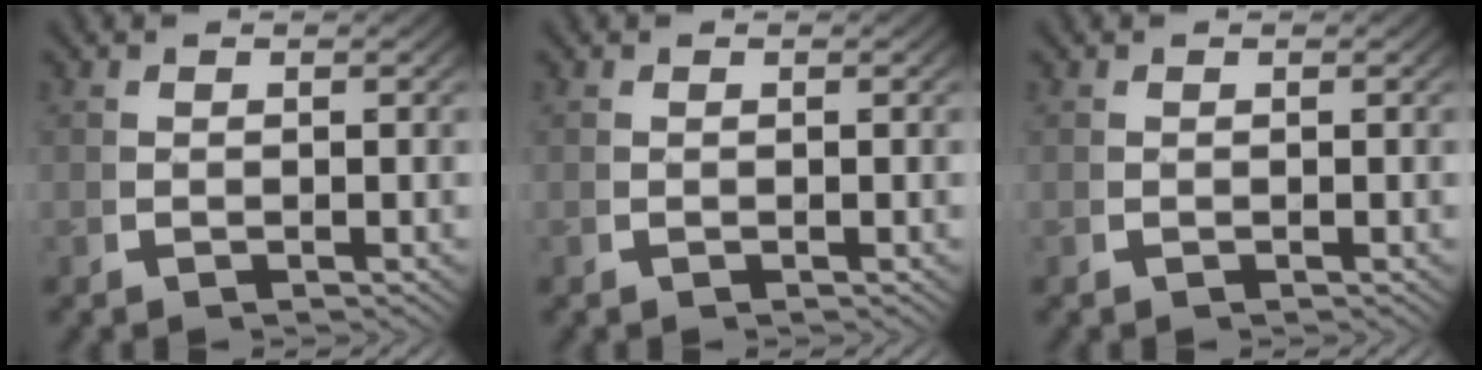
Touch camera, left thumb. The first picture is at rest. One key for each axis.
{"total": 0.0}
{"total": 0.0}